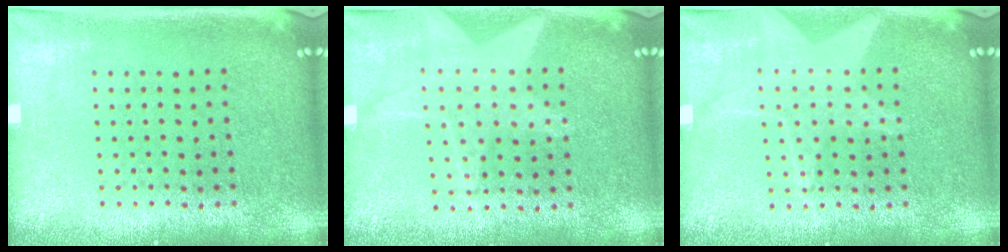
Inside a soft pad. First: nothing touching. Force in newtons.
{"total": 1.2, "press": 1.2, "slide": 0.3}
{"total": 2.5, "press": 2.5, "slide": 0.3}